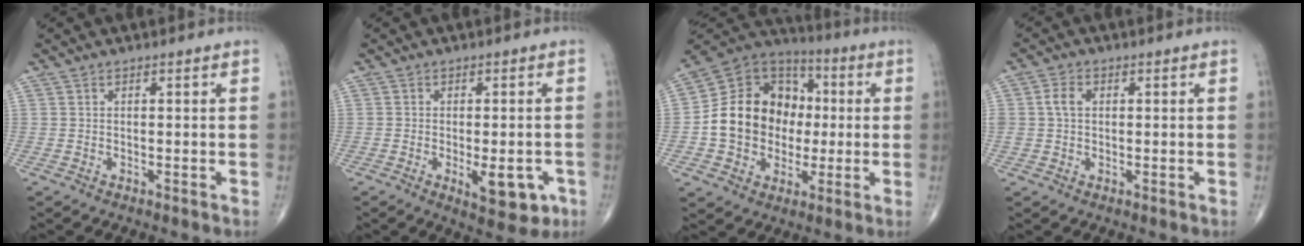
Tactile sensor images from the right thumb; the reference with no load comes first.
{"total": 7.8, "force": [-2.6, 3.5, 6.5], "torque": [-0.071, 0.000, -0.026]}
{"total": 17.8, "force": [-0.9, 14.8, 9.9], "torque": [-0.129, 0.035, -0.015]}
{"total": 3.6, "force": [0.6, 2.7, 2.4], "torque": [-0.050, 0.007, 0.012]}